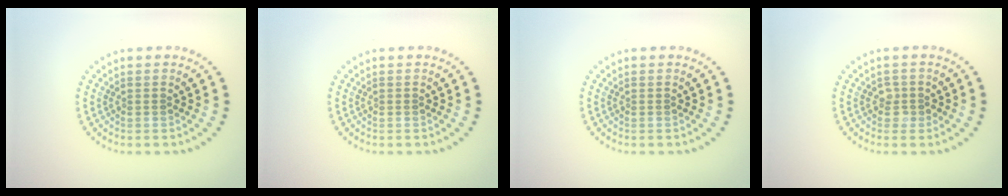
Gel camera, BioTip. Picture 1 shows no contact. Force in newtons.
{"total": 0.0}
{"total": 0.0}
{"total": 1.2, "press": 1.1, "slide": 0.4}